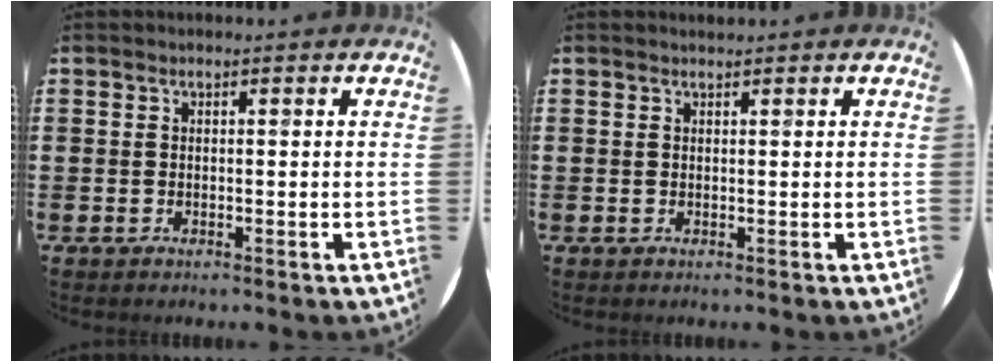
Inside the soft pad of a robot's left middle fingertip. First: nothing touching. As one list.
[{"total": 0.0}]